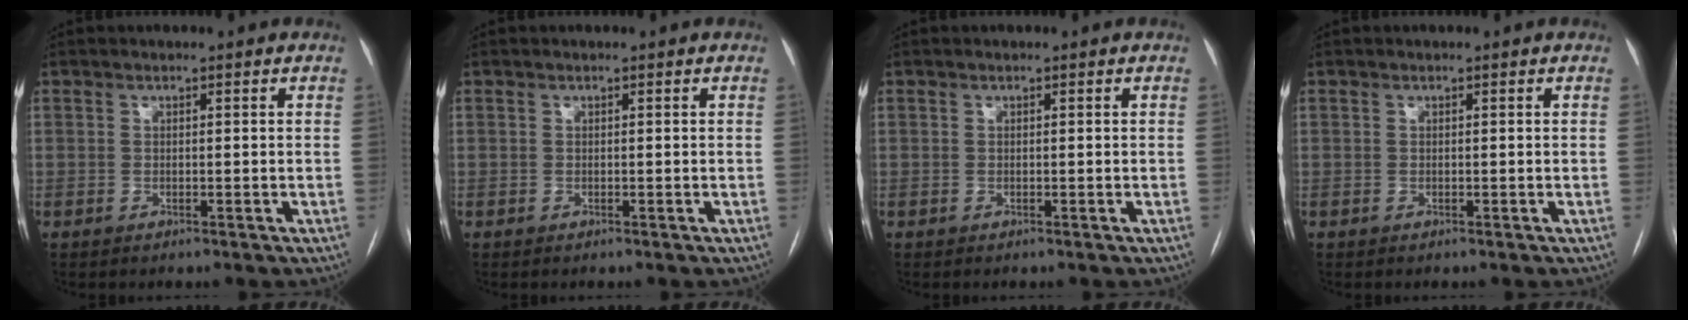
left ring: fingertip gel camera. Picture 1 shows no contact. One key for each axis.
{"total": 0.0}
{"total": 0.0}
{"total": 0.0}